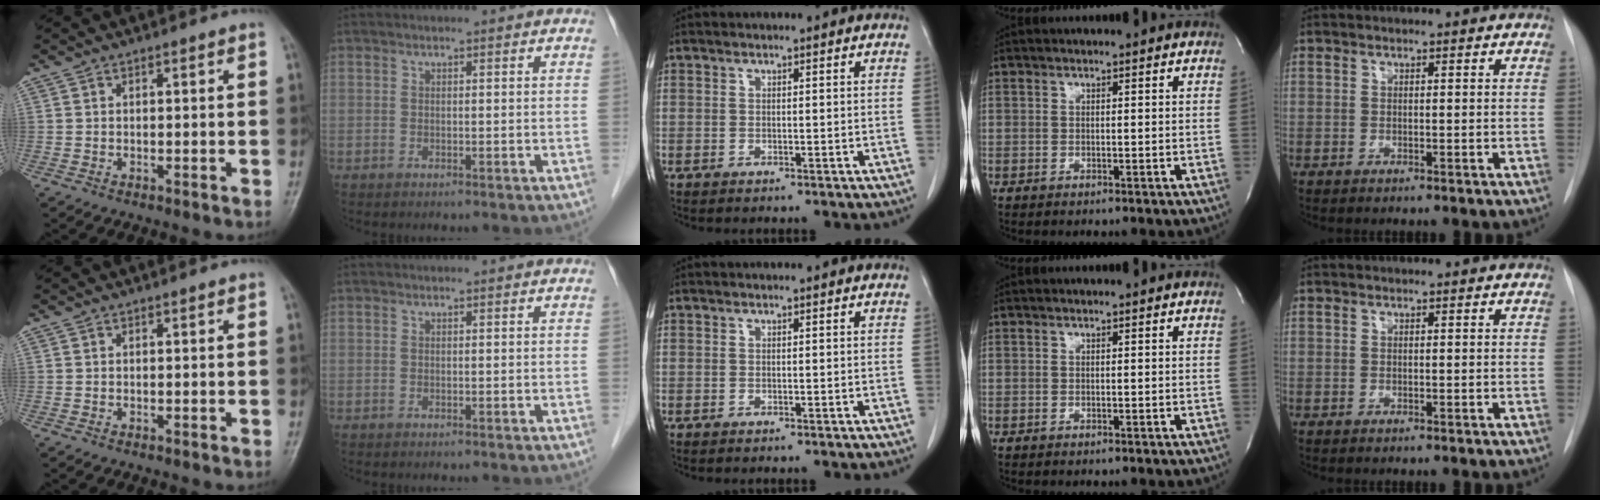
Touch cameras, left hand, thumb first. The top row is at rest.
{}